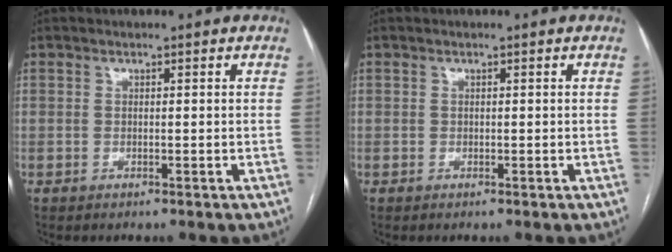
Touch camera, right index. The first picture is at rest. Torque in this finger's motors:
{"motor_torque": [0.05, 0.09, -0.04, 0.00]}